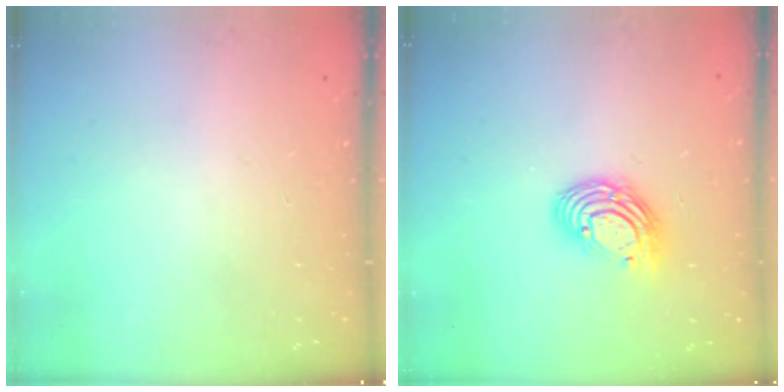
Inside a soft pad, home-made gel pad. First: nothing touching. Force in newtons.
{"total": 10.3, "press": 10.3, "slide": 1.0}